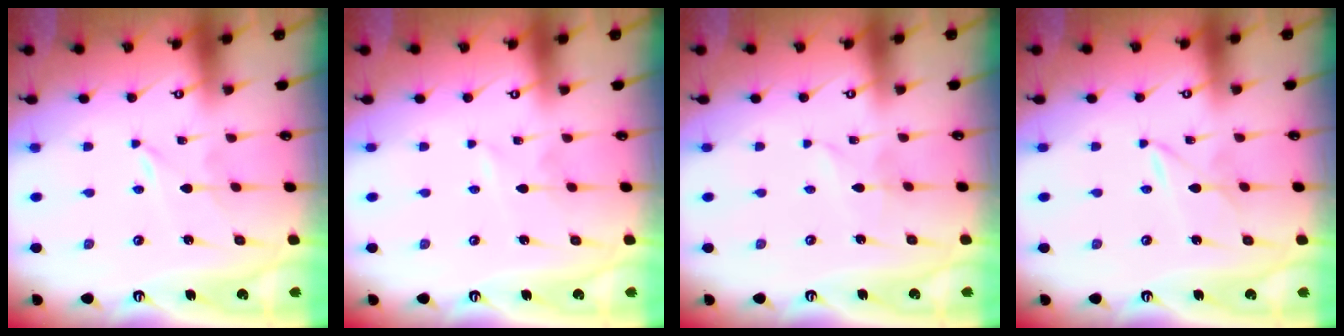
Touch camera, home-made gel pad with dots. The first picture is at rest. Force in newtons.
{"total": 1.7, "press": 1.7, "slide": 0.3}
{"total": 1.4, "press": 1.4, "slide": 0.0}
{"total": 2.1, "press": 2.1, "slide": 0.4}